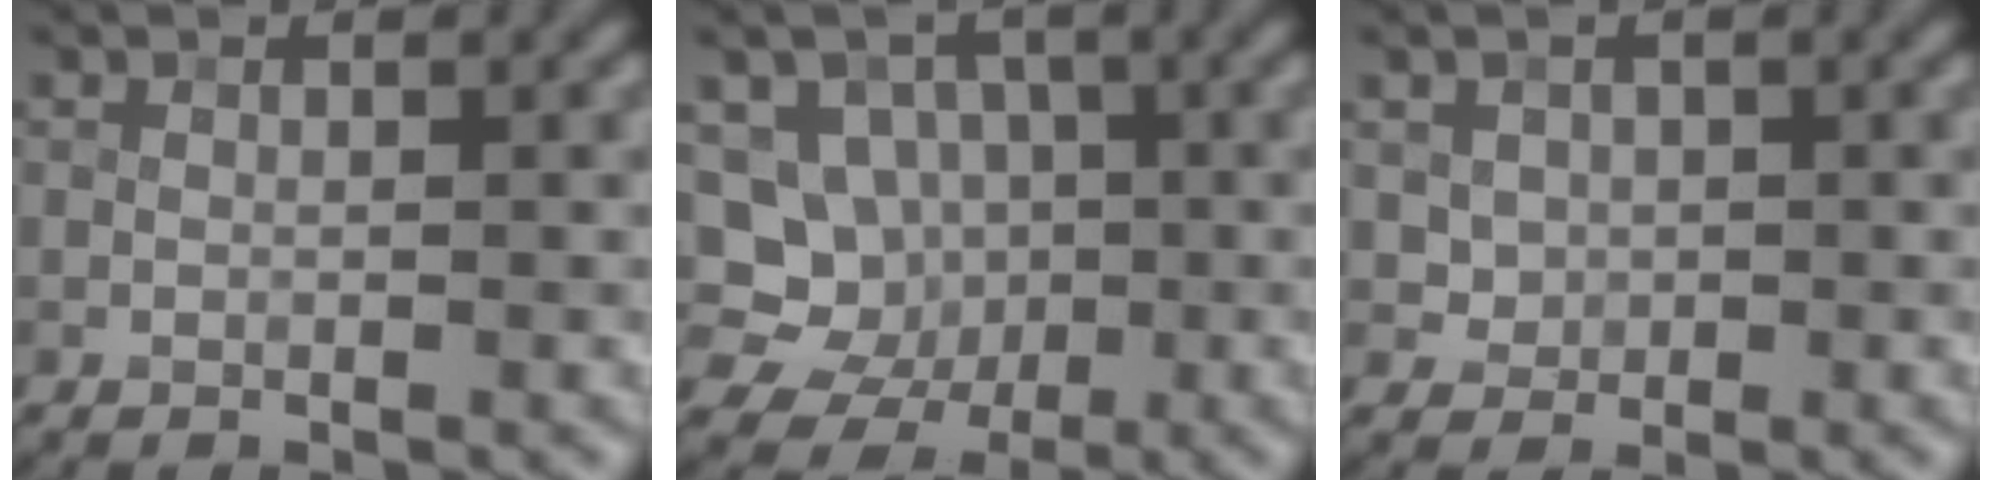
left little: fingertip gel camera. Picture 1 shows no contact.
{"total": 6.9, "force": [-1.1, 6.4, 2.3], "torque": [-0.022, 0.015, -0.043]}
{"total": 2.3, "force": [0.7, 2.0, 0.9], "torque": [-0.018, -0.003, 0.024]}